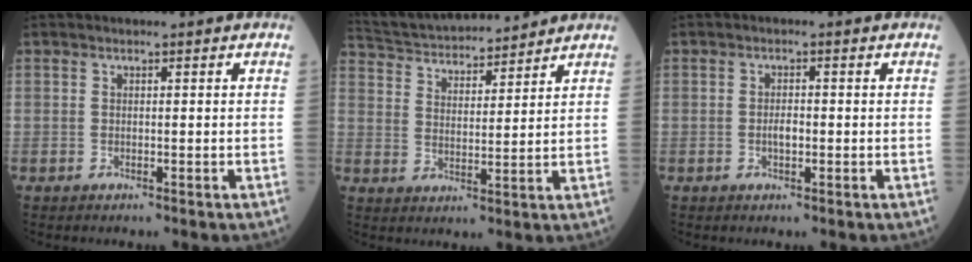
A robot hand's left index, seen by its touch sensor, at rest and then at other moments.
{"total": 14.7, "force": [13.8, 2.3, 4.5], "torque": [-0.085, 0.030, 0.231]}
{"total": 1.7, "force": [-0.5, 0.7, 1.5], "torque": [-0.027, 0.000, -0.009]}